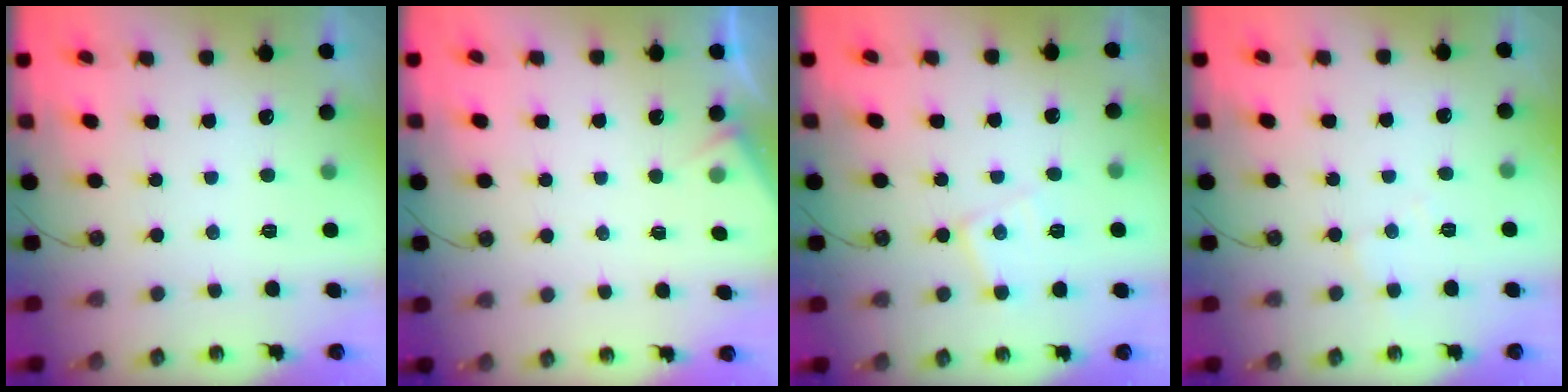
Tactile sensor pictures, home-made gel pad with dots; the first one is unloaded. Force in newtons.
{"total": 3.3, "press": 3.3, "slide": 0.4}
{"total": 8.4, "press": 8.4, "slide": 0.6}
{"total": 5.8, "press": 5.8, "slide": 0.7}